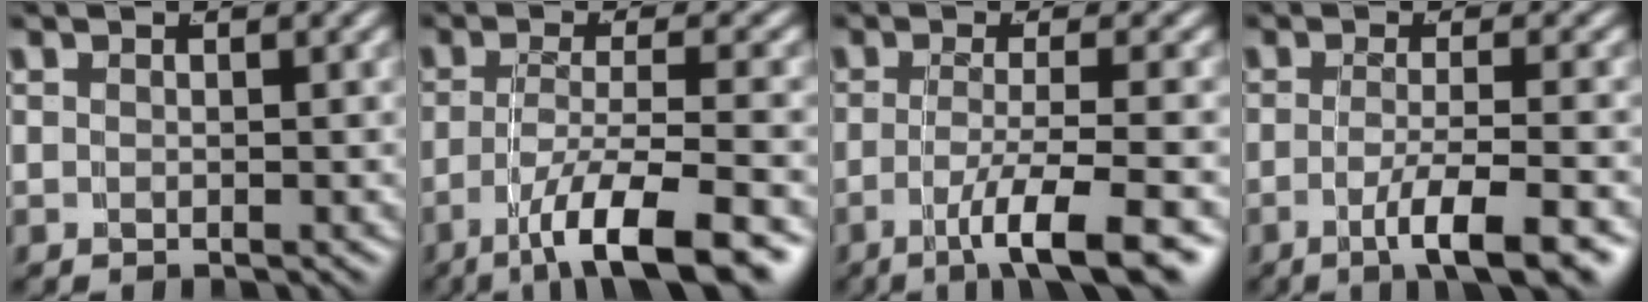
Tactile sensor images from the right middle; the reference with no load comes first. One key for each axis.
{"total": 9.0, "fx": -5.3, "fy": 2.2, "fz": 6.9, "tx": -0.109, "ty": -0.026, "tz": -0.063}
{"total": 7.7, "fx": -4.9, "fy": 1.2, "fz": 5.8, "tx": -0.090, "ty": -0.027, "tz": -0.059}
{"total": 6.4, "fx": -3.7, "fy": 0.9, "fz": 5.1, "tx": -0.080, "ty": -0.020, "tz": -0.046}